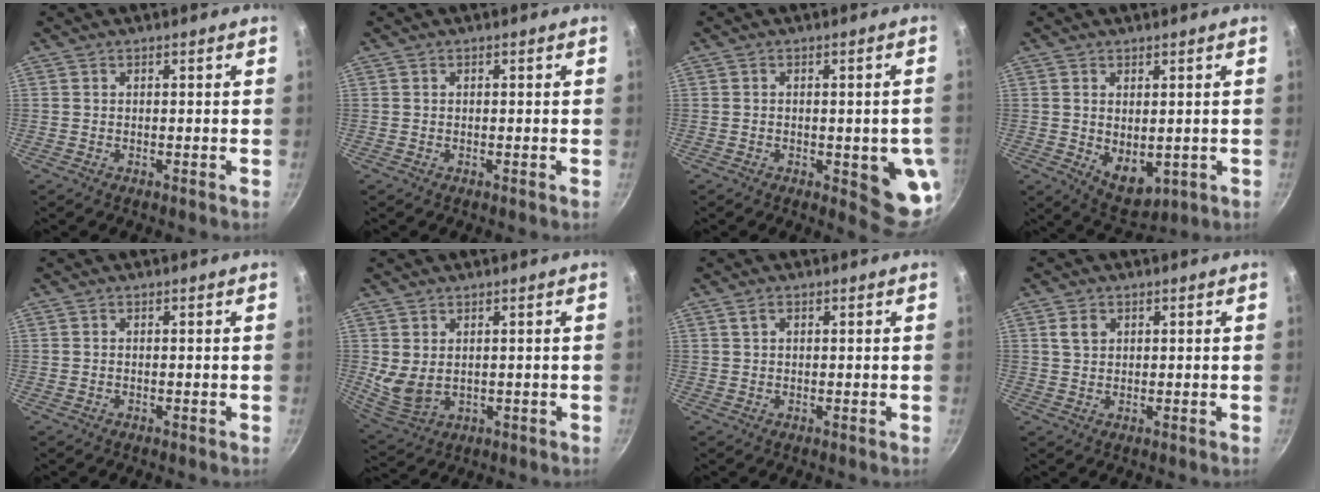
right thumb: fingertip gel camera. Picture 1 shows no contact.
{"total": 0.0}
{"total": 9.9, "force": [-1.8, 3.8, 9.0], "torque": [-0.075, -0.005, -0.021]}
{"total": 7.2, "force": [0.1, 4.5, 5.6], "torque": [-0.072, -0.019, 0.019]}
{"total": 0.0}
{"total": 6.1, "force": [1.4, 4.1, 4.3], "torque": [-0.076, -0.023, 0.044]}
{"total": 1.4, "force": [0.7, 0.9, 0.9], "torque": [-0.013, 0.002, 0.013]}
{"total": 2.9, "force": [1.1, 2.3, 1.5], "torque": [-0.017, 0.001, 0.021]}